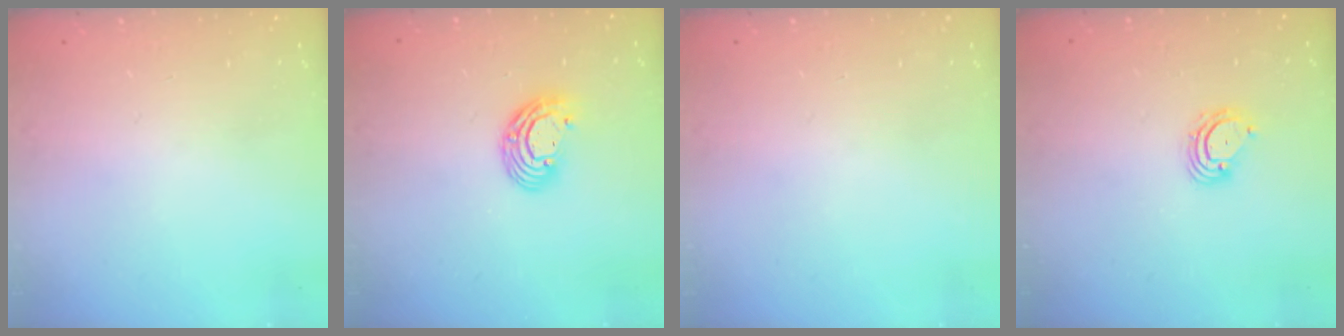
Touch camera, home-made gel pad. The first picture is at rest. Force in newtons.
{"total": 8.4, "press": 8.3, "slide": 1.5}
{"total": 0.0}
{"total": 5.0, "press": 4.9, "slide": 0.4}